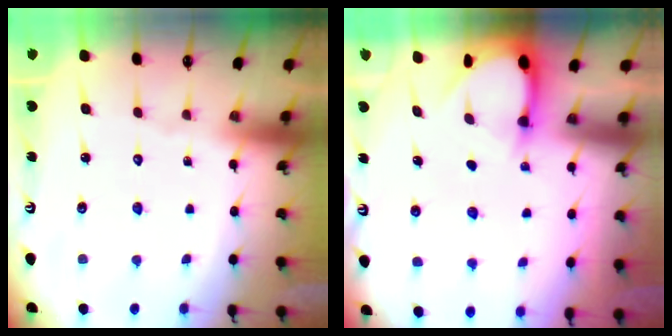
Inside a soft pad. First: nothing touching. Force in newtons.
{"total": 2.9, "press": 2.9, "slide": 0.3}